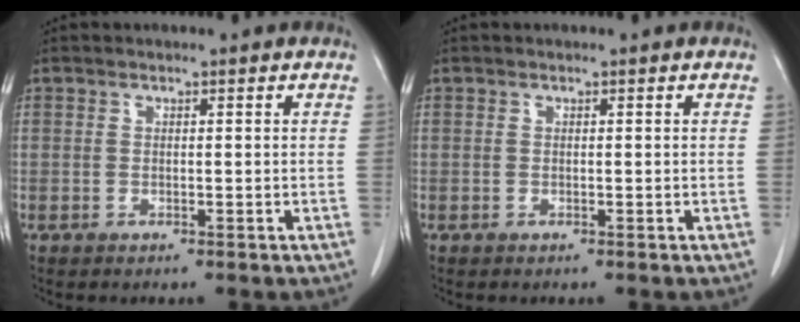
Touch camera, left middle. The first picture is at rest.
{"total": 0.0}